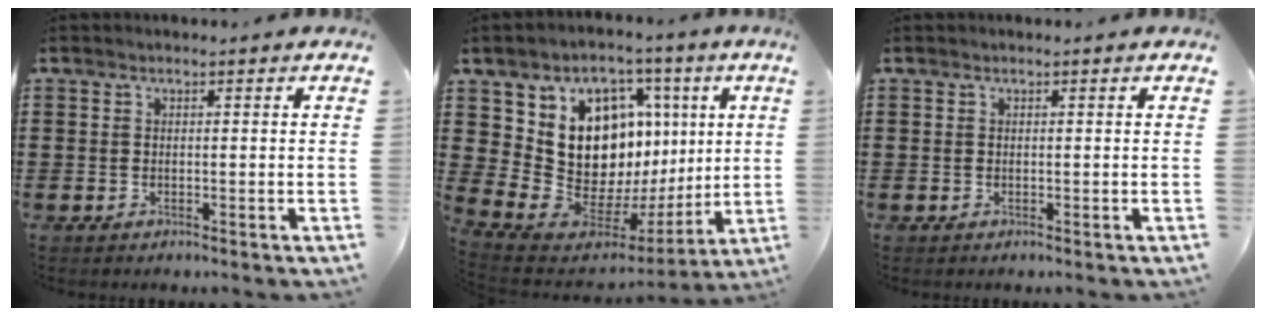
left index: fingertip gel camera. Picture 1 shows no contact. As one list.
[{"total": 12.6, "force": [2.7, 10.7, 6.1], "torque": [-0.152, -0.038, 0.061]}, {"total": 0.0}]